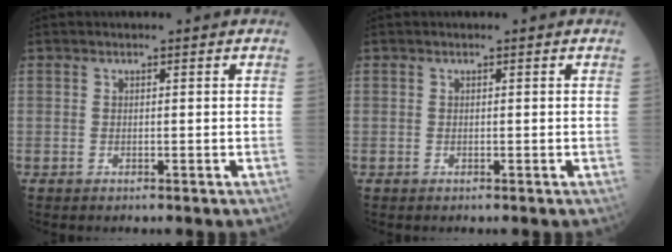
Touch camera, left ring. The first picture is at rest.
{"total": 0.0}